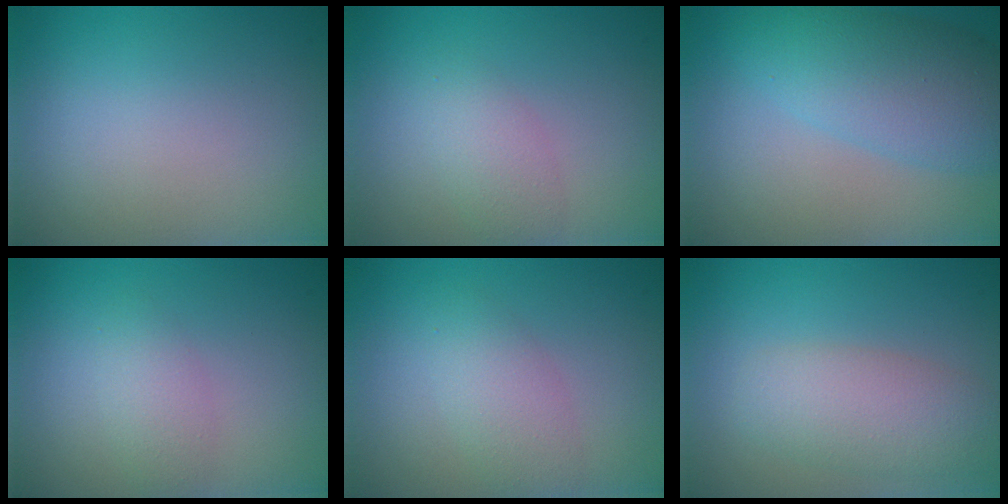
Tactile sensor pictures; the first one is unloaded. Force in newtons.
{"total": 2.1, "press": 2.1, "slide": 0.0}
{"total": 6.1, "press": 6.1, "slide": 0.1}
{"total": 2.0, "press": 2.0, "slide": 0.1}
{"total": 2.8, "press": 2.8, "slide": 0.1}
{"total": 4.2, "press": 4.2, "slide": 0.2}